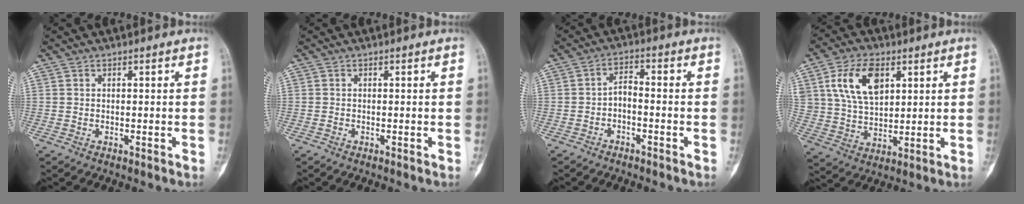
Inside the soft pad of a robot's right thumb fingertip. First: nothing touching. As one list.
[{"total": 0.0}, {"total": 3.2, "force": [-1.6, 1.5, 2.4], "torque": [-0.036, 0.029, -0.033]}, {"total": 11.9, "force": [4.6, 7.2, 8.3], "torque": [-0.138, -0.010, 0.093]}]